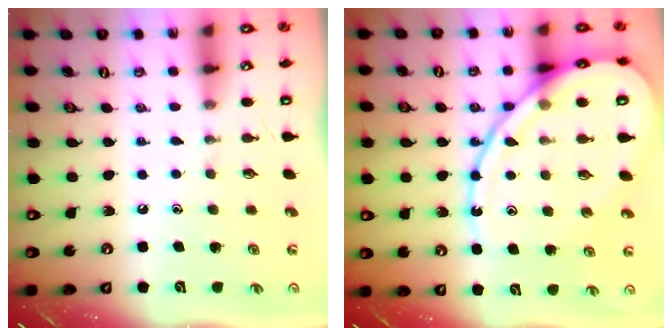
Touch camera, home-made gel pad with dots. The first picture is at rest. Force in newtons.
{"total": 17.7, "press": 17.6, "slide": 1.8}